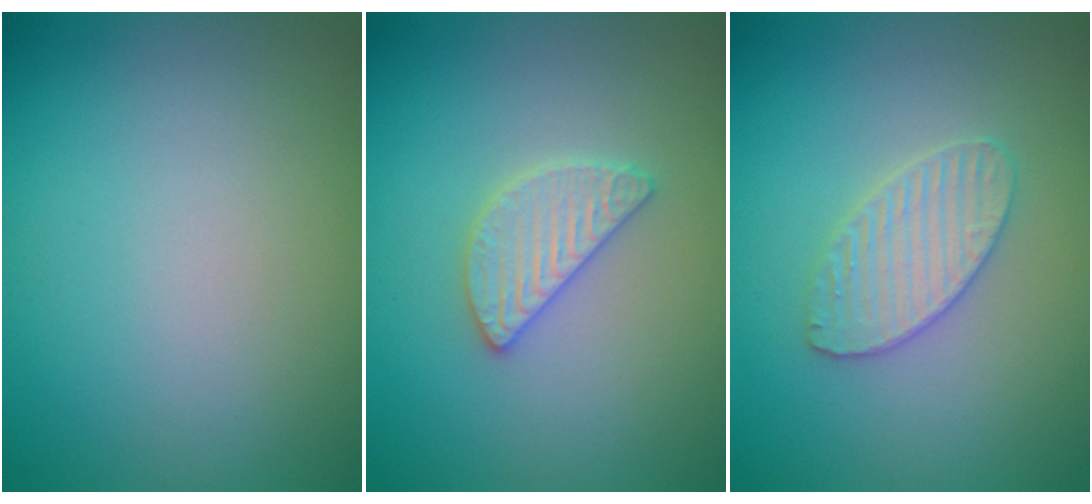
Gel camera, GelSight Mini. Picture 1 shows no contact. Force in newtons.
{"total": 2.6, "press": 2.6, "slide": 0.3}
{"total": 3.0, "press": 3.0, "slide": 0.2}